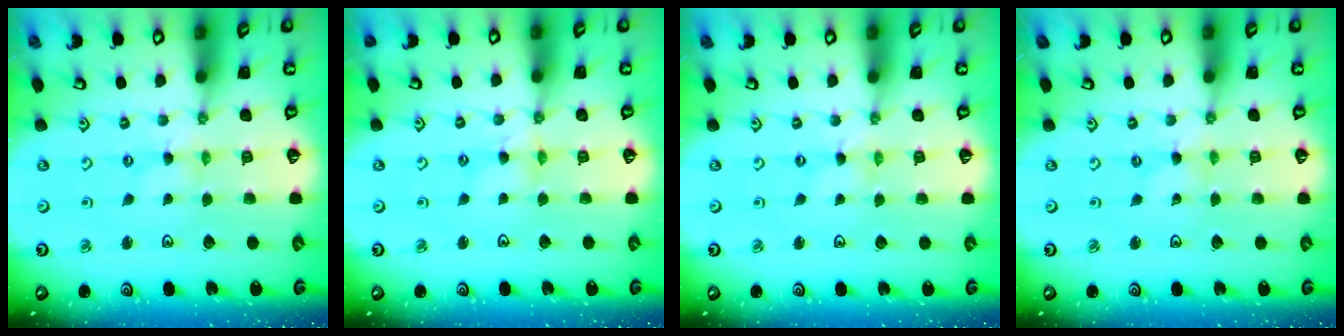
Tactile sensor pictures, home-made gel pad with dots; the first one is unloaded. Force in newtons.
{"total": 3.3, "press": 3.3, "slide": 0.3}
{"total": 0.0}
{"total": 0.0}